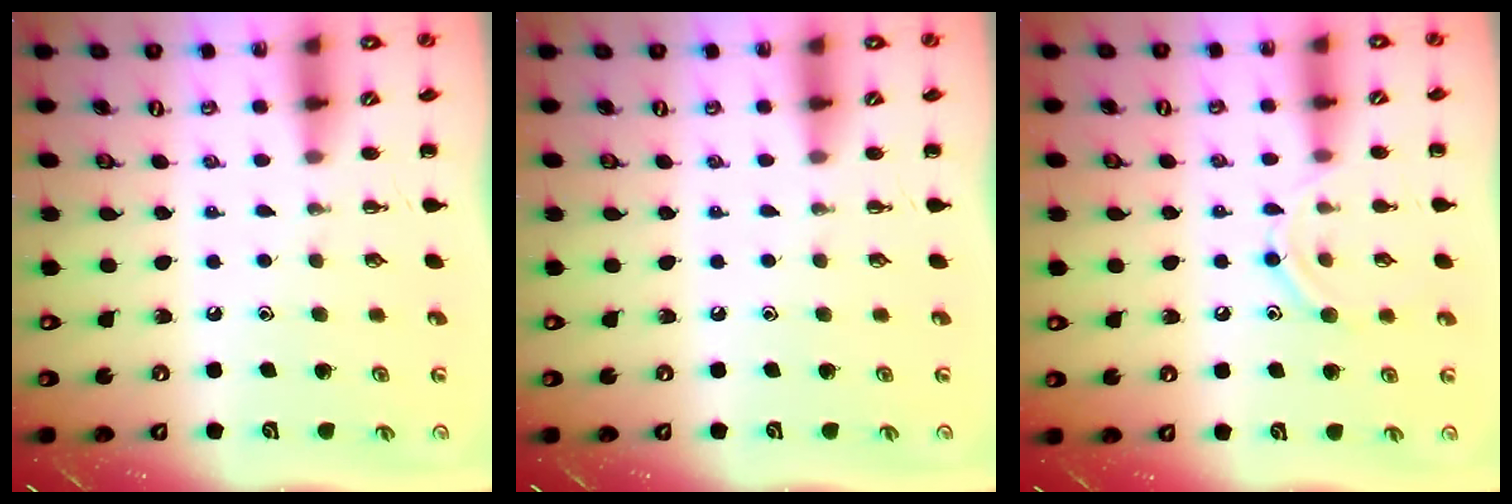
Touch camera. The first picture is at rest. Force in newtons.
{"total": 0.0}
{"total": 8.9, "press": 8.9, "slide": 1.1}